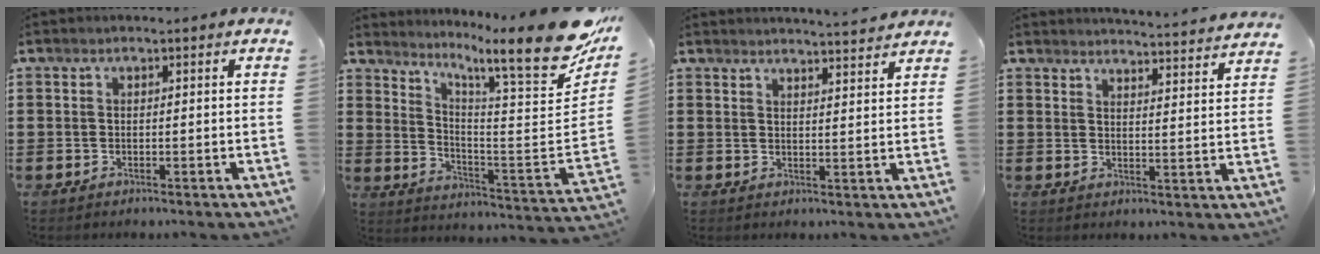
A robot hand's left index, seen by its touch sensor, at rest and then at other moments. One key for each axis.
{"total": 13.4, "fx": 9.8, "fy": 0.7, "fz": 9.2, "tx": -0.160, "ty": -0.087, "tz": 0.150}
{"total": 3.1, "fx": 3.1, "fy": -0.5, "fz": 0.3, "tx": -0.015, "ty": -0.016, "tz": 0.056}
{"total": 3.8, "fx": 3.8, "fy": -0.7, "fz": 0.2, "tx": -0.010, "ty": -0.033, "tz": 0.062}